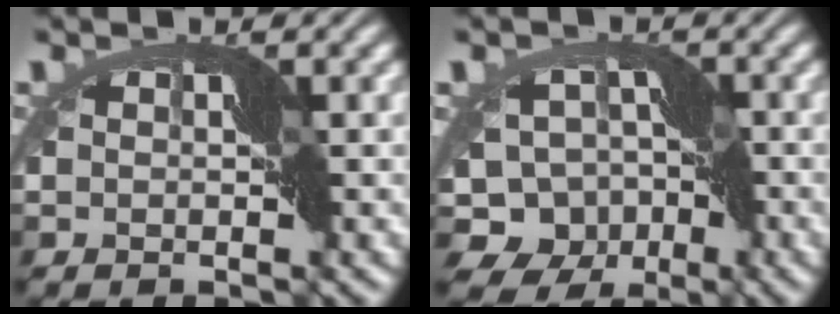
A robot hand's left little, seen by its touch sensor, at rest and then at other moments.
{"total": 9.9, "force": [-5.4, 7.1, 4.2], "torque": [-0.052, 0.003, -0.083]}